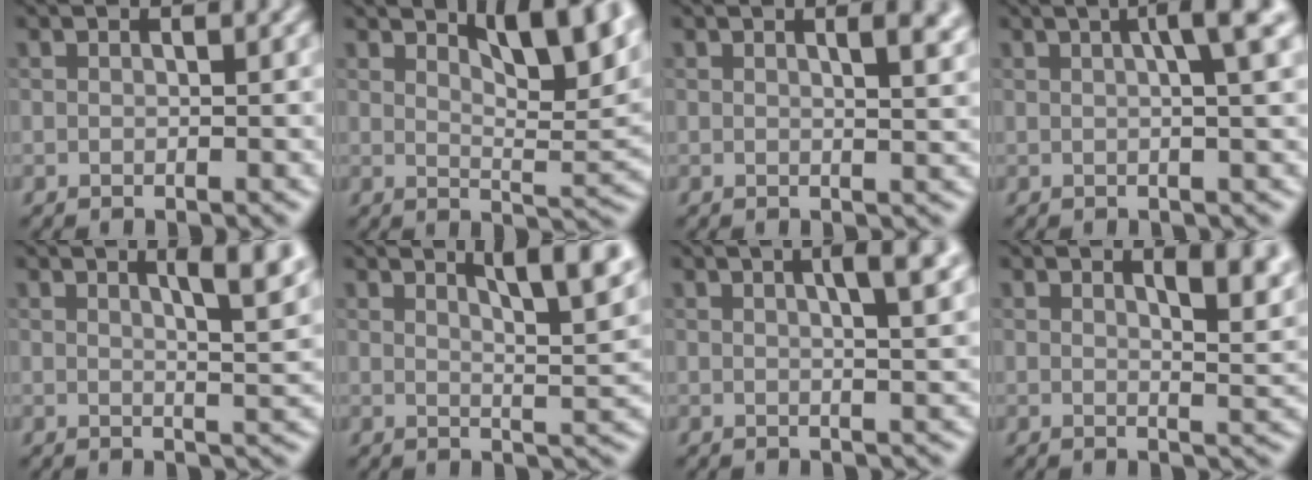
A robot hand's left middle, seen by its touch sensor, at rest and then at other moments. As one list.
[{"total": 7.2, "force": [4.2, 1.9, 5.4], "torque": [-0.069, 0.003, 0.070]}, {"total": 3.3, "force": [1.5, 1.2, 2.8], "torque": [-0.022, 0.003, 0.019]}, {"total": 4.6, "force": [1.2, 0.9, 4.4], "torque": [-0.054, 0.016, 0.015]}, {"total": 5.2, "force": [2.6, 1.3, 4.3], "torque": [-0.043, 0.005, 0.033]}, {"total": 6.5, "force": [3.8, 1.5, 5.0], "torque": [-0.051, 0.010, 0.053]}, {"total": 5.4, "force": [2.0, 1.7, 4.7], "torque": [-0.037, 0.020, 0.009]}, {"total": 5.3, "force": [2.7, 2.0, 4.1], "torque": [-0.031, 0.005, 0.032]}]